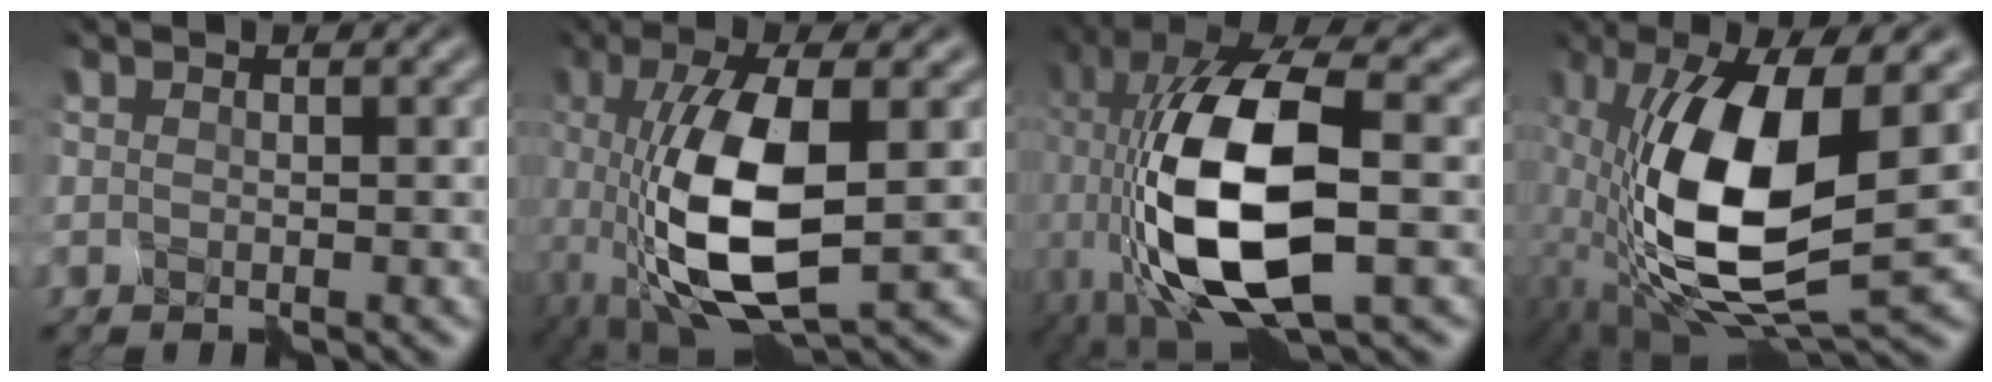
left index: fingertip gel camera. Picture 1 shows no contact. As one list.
[{"total": 9.3, "force": [-0.9, 3.3, 8.7], "torque": [-0.190, -0.005, -0.010]}, {"total": 12.5, "force": [-1.6, 4.8, 11.4], "torque": [-0.244, 0.007, -0.035]}, {"total": 12.6, "force": [0.0, 5.0, 11.6], "torque": [-0.236, -0.011, 0.009]}]